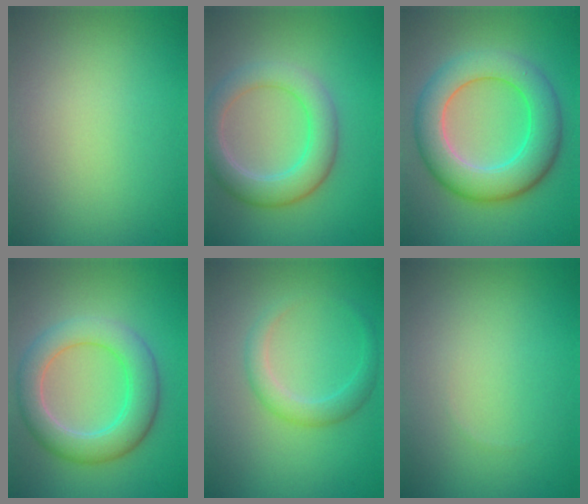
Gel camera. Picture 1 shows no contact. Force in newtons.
{"total": 4.9, "press": 4.9, "slide": 0.2}
{"total": 7.9, "press": 7.8, "slide": 0.3}
{"total": 5.7, "press": 5.6, "slide": 0.5}
{"total": 2.3, "press": 2.3, "slide": 0.2}
{"total": 0.0}